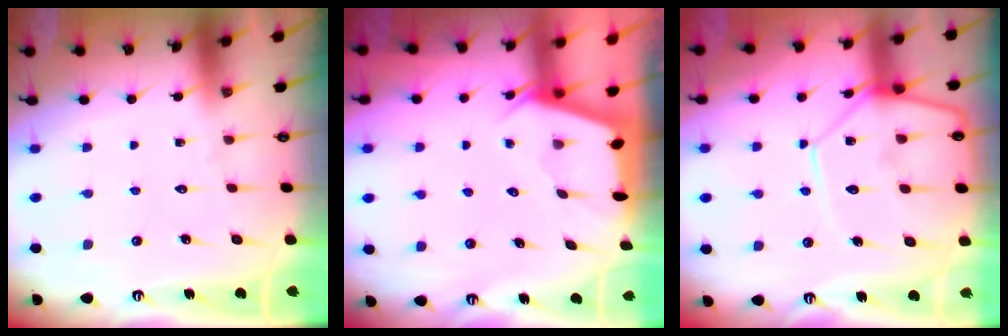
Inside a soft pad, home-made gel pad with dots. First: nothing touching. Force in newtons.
{"total": 2.1, "press": 2.0, "slide": 0.3}
{"total": 13.0, "press": 13.0, "slide": 0.9}